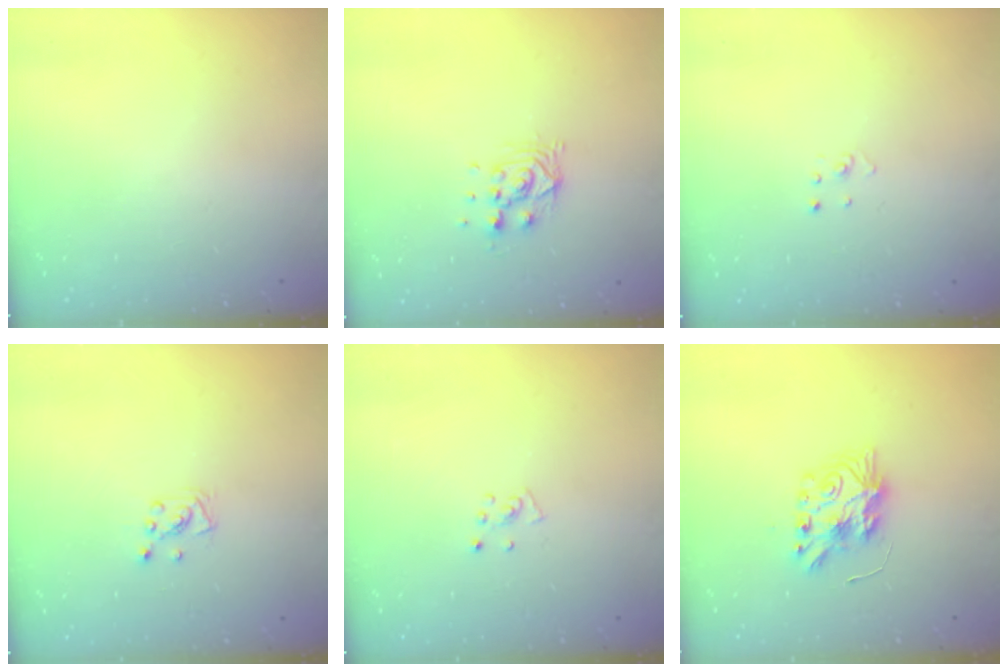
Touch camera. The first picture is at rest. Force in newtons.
{"total": 7.2, "press": 7.2, "slide": 0.6}
{"total": 1.5, "press": 1.5, "slide": 0.1}
{"total": 4.3, "press": 4.3, "slide": 0.4}
{"total": 3.7, "press": 3.7, "slide": 0.3}
{"total": 8.4, "press": 8.4, "slide": 0.7}